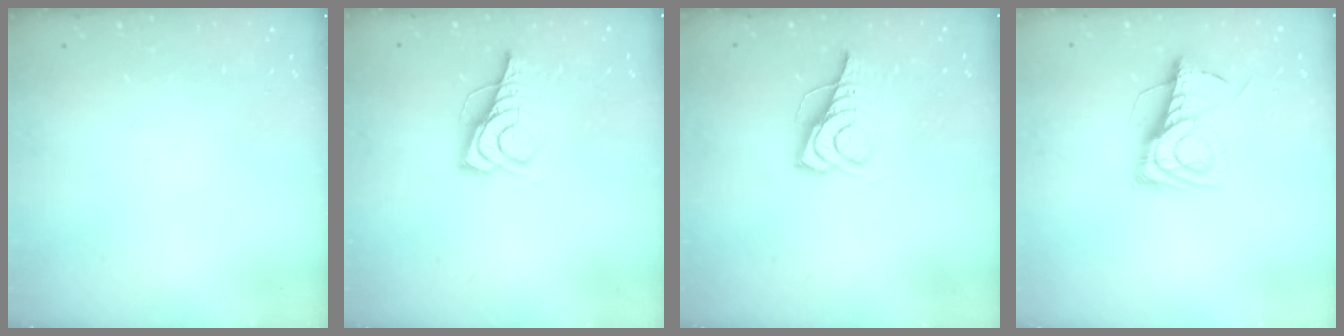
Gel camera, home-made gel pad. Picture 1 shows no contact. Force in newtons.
{"total": 9.7, "press": 9.5, "slide": 1.8}
{"total": 9.8, "press": 9.4, "slide": 3.0}
{"total": 14.5, "press": 14.5, "slide": 0.4}